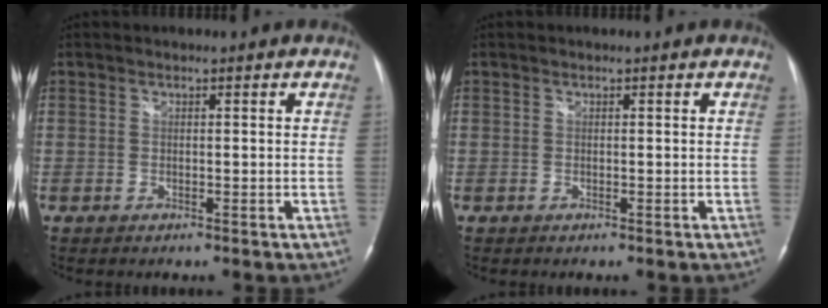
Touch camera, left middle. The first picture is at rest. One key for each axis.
{"total": 0.0}